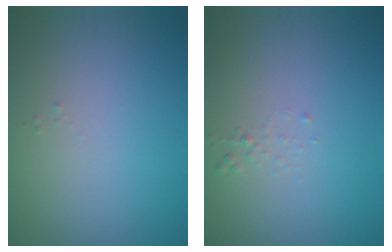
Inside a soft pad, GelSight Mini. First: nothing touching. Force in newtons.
{"total": 0.6, "press": 0.6, "slide": 0.1}